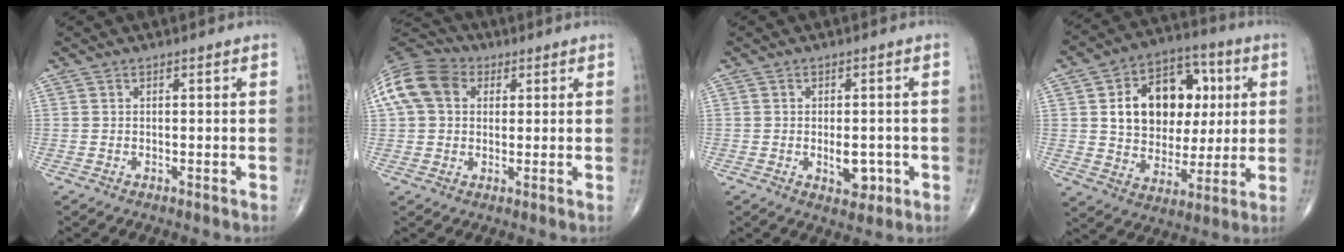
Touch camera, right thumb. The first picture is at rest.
{"total": 13.9, "force": [3.9, 10.6, 8.1], "torque": [-0.168, 0.030, 0.061]}
{"total": 5.0, "force": [-1.2, 2.9, 3.9], "torque": [-0.042, 0.000, -0.010]}
{"total": 18.3, "force": [3.7, 13.5, 11.8], "torque": [-0.135, 0.009, 0.064]}